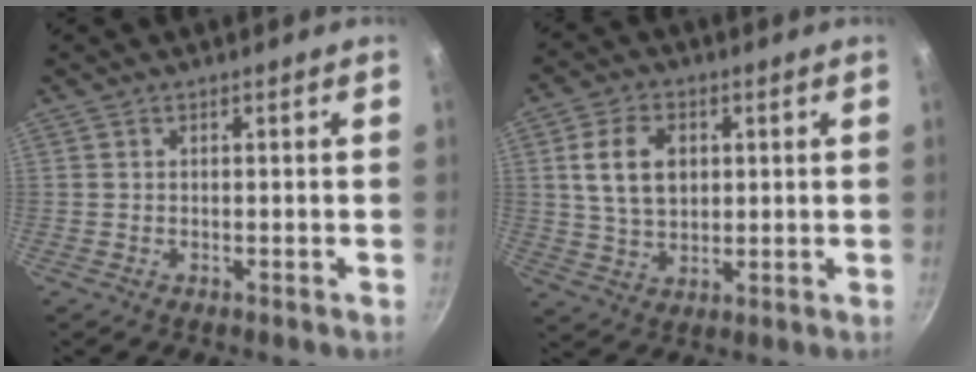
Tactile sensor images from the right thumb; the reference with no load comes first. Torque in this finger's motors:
{"motor_torque": [0.12, 2.52, 0.94, 0.09, 0.24]}